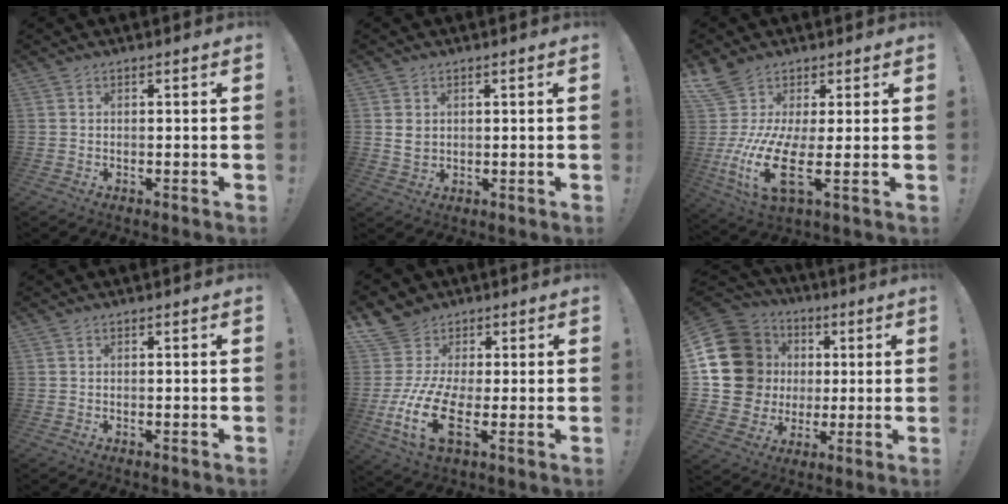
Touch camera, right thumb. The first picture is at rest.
{"total": 3.5, "force": [1.2, 2.7, 1.8], "torque": [-0.021, 0.000, 0.023]}
{"total": 15.5, "force": [2.4, 5.5, 14.3], "torque": [-0.323, -0.048, 0.041]}
{"total": 0.0}
{"total": 16.2, "force": [-1.8, 10.8, 12.0], "torque": [-0.239, -0.008, -0.028]}
{"total": 20.4, "force": [3.7, 17.9, 9.1], "torque": [-0.161, -0.006, 0.108]}